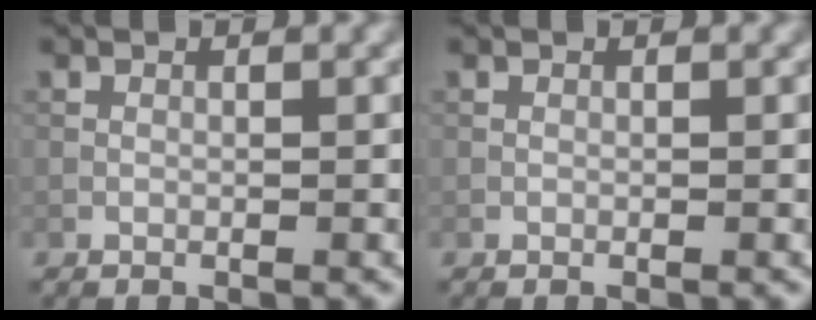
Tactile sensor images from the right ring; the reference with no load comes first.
{"total": 0.0}